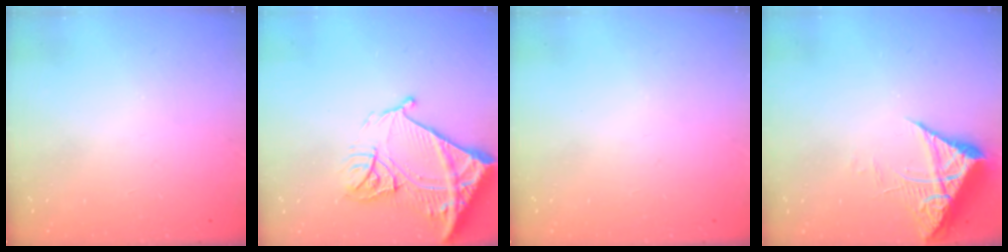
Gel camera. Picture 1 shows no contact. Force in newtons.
{"total": 19.3, "press": 19.2, "slide": 2.2}
{"total": 0.0}
{"total": 7.2, "press": 7.2, "slide": 0.8}